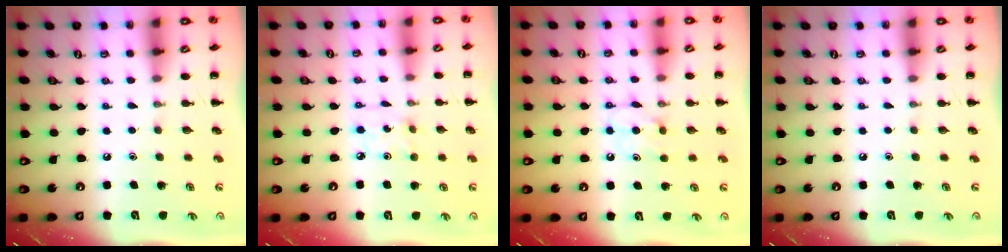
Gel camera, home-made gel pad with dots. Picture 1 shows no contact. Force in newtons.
{"total": 3.2, "press": 3.0, "slide": 1.0}
{"total": 6.8, "press": 6.6, "slide": 1.8}
{"total": 0.0}